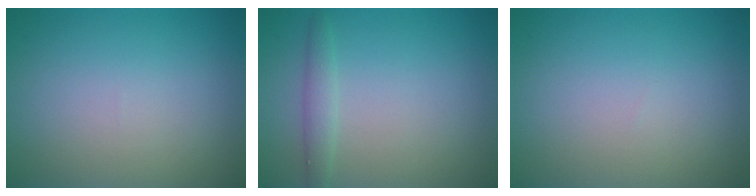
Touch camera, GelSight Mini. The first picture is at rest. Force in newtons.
{"total": 1.5, "press": 1.5, "slide": 0.0}
{"total": 0.0}